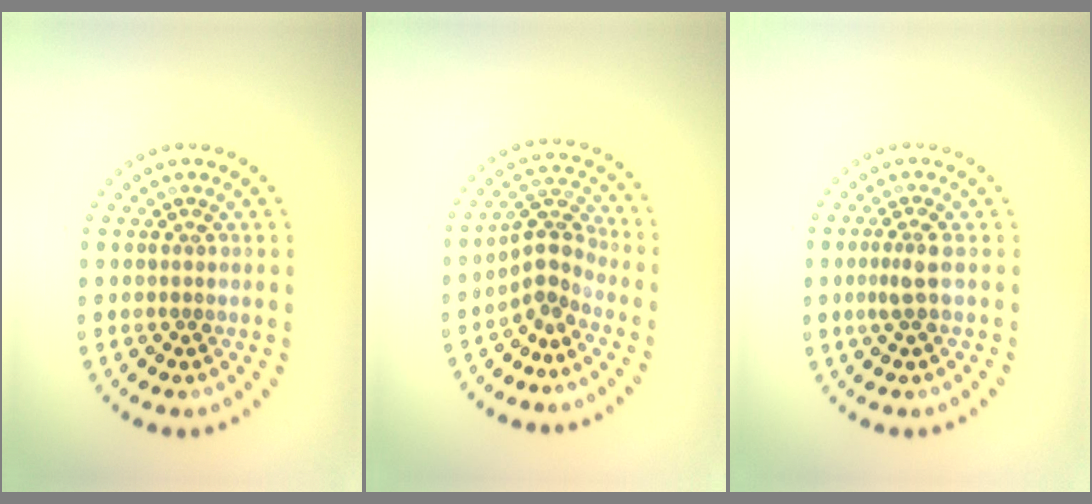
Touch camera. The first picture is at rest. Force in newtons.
{"total": 2.8, "press": 1.9, "slide": 2.1}
{"total": 1.7, "press": 1.3, "slide": 1.1}